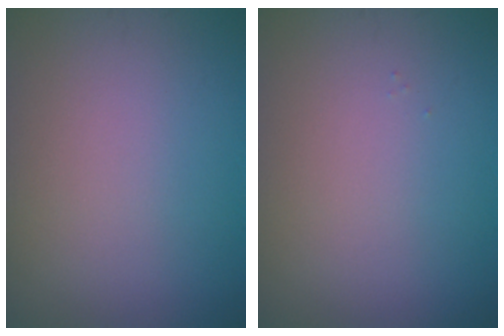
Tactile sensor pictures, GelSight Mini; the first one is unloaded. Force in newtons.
{"total": 0.0}